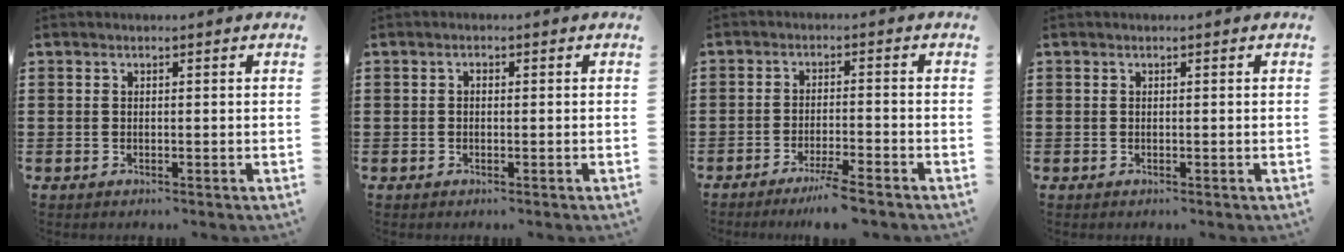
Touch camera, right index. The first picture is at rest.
{"total": 0.6, "force": [-0.3, 0.4, 0.4], "torque": [-0.010, -0.002, -0.005]}
{"total": 4.3, "force": [-3.6, -0.4, 2.2], "torque": [-0.043, -0.013, -0.067]}
{"total": 0.0}